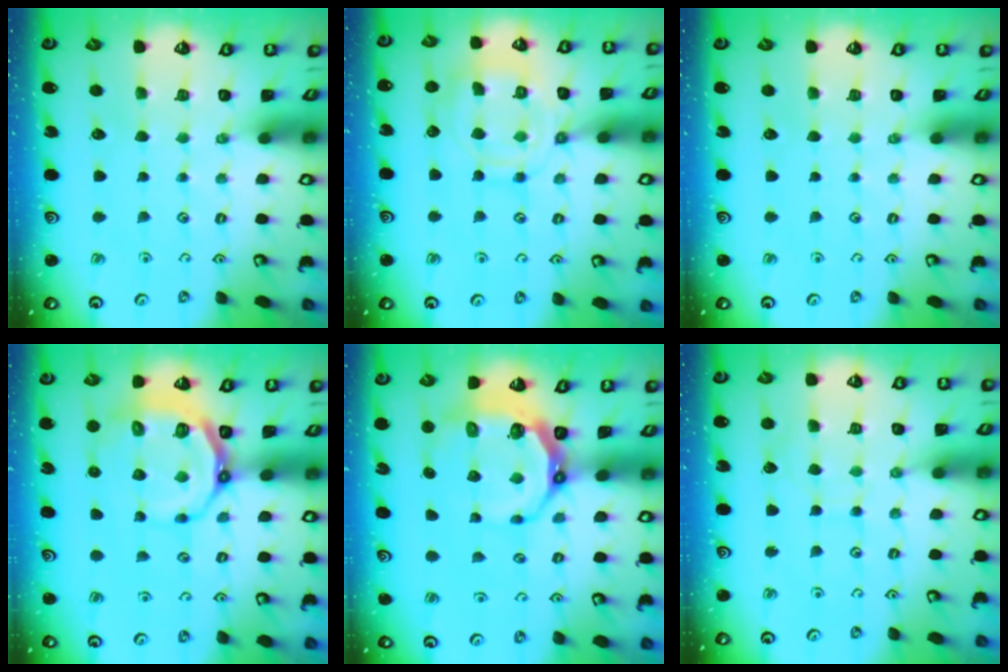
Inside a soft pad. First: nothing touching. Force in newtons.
{"total": 11.6, "press": 11.5, "slide": 0.9}
{"total": 0.0}
{"total": 11.2, "press": 10.7, "slide": 3.4}
{"total": 8.7, "press": 7.7, "slide": 4.1}
{"total": 5.1, "press": 5.1, "slide": 0.2}